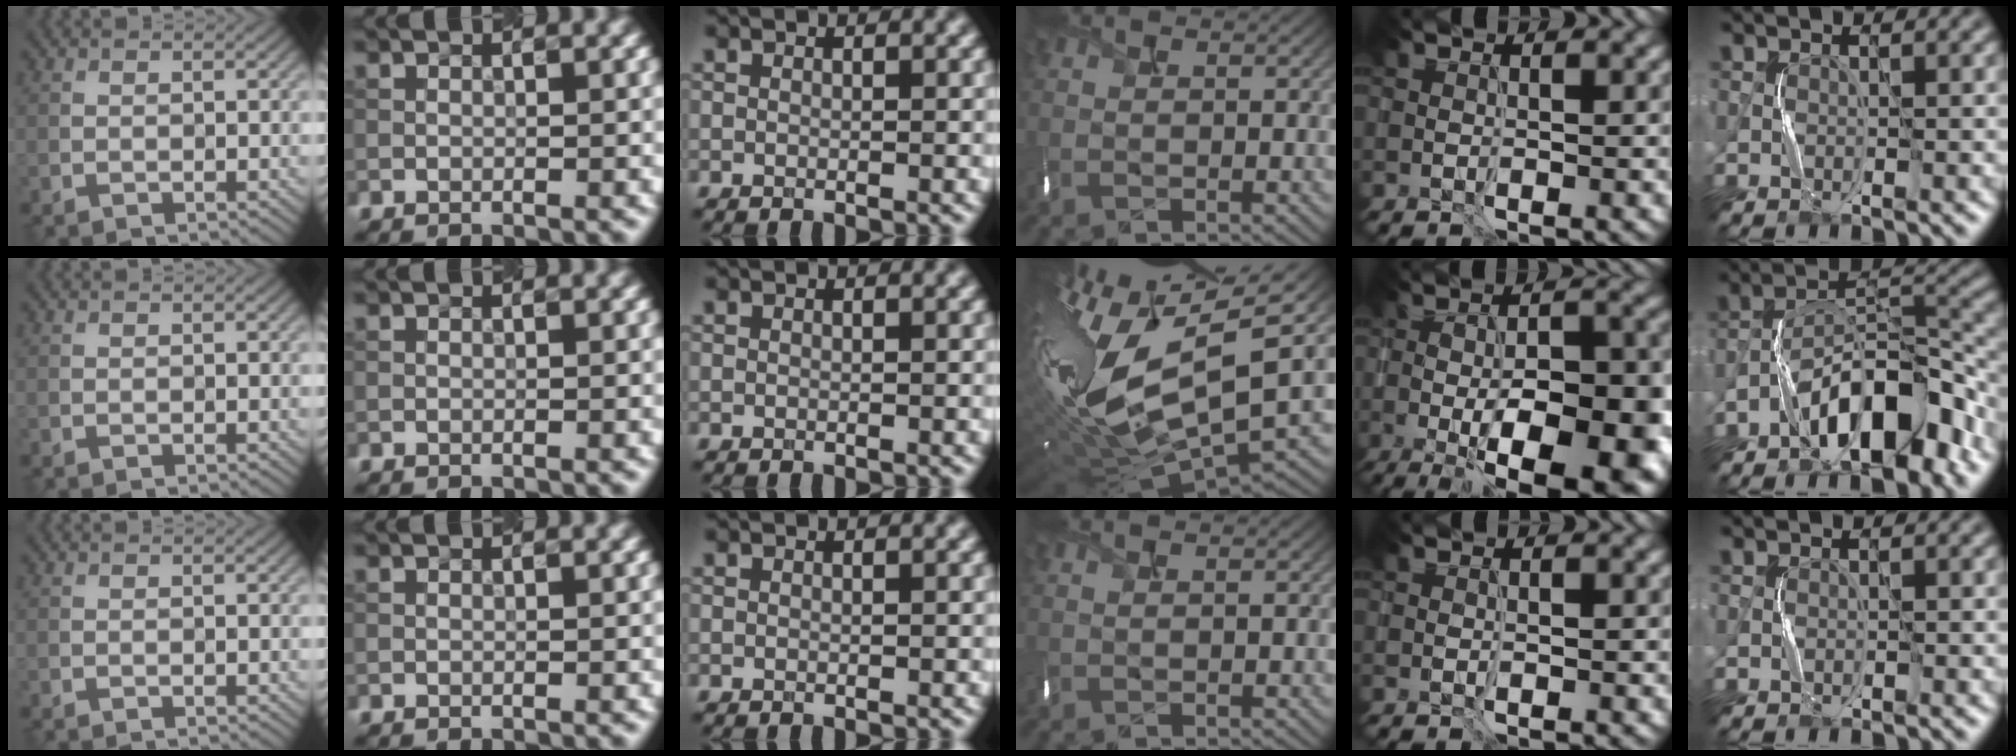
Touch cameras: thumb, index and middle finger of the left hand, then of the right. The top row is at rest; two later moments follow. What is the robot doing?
{"motion": "shake", "object": "box of matches"}